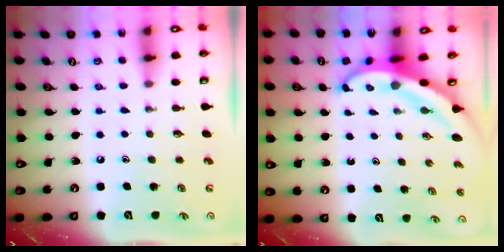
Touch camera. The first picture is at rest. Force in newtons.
{"total": 4.9, "press": 4.8, "slide": 0.6}